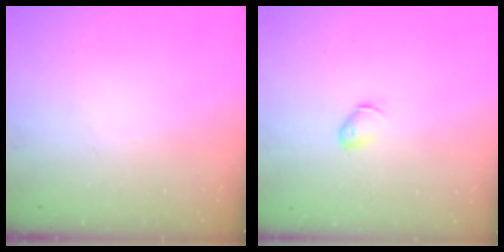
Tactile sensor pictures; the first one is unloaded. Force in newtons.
{"total": 4.5, "press": 4.4, "slide": 0.9}